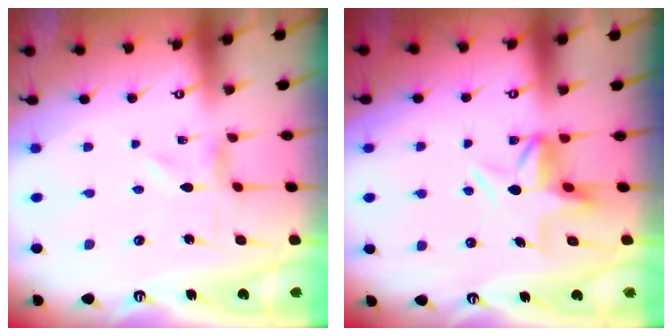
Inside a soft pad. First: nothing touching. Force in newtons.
{"total": 5.3, "press": 5.2, "slide": 0.6}